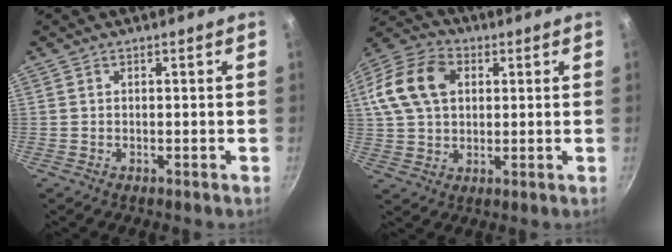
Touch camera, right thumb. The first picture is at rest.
{"total": 14.6, "force": [3.6, 10.4, 9.5], "torque": [-0.171, 0.016, 0.055]}